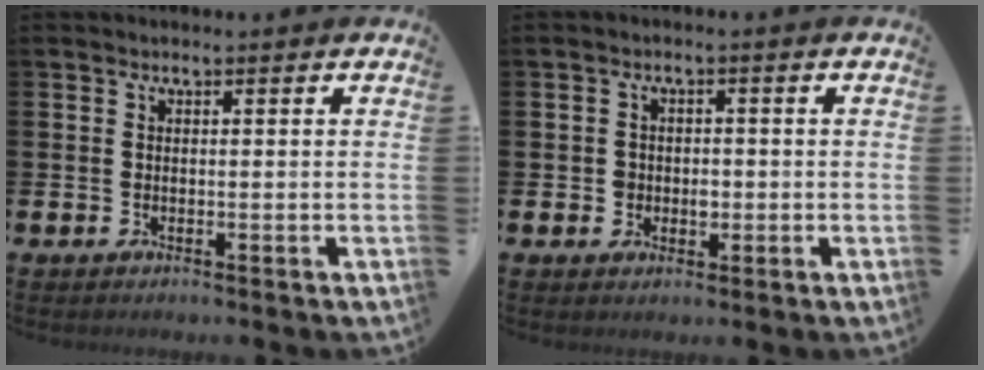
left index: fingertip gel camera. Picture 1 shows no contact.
{"total": 2.0, "force": [-0.3, 1.9, 0.7], "torque": [-0.006, 0.004, -0.013]}